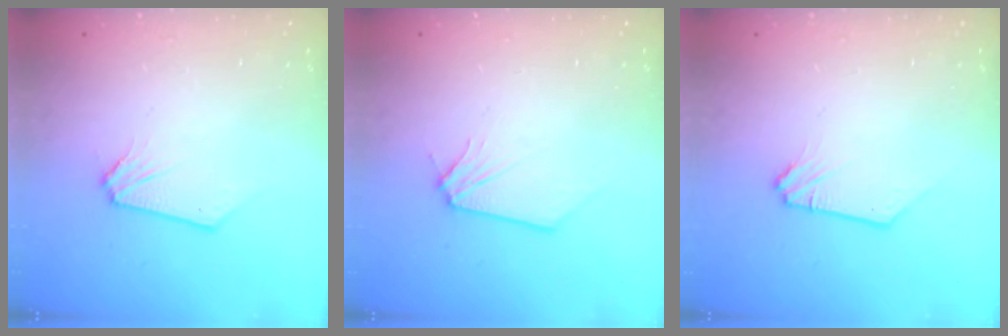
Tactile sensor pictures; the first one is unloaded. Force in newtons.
{"total": 0.0}
{"total": 0.0}